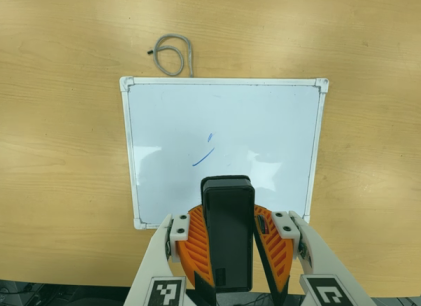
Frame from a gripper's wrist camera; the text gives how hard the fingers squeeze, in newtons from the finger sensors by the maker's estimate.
{"total": 10.9, "left": 10.6, "right": 11.2}